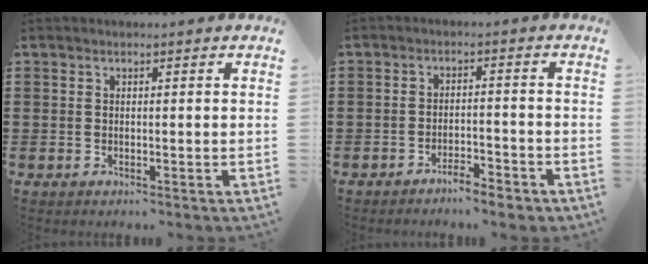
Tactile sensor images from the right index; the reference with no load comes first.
{"total": 3.1, "force": [-3.0, 0.2, 0.8], "torque": [-0.017, 0.001, -0.061]}